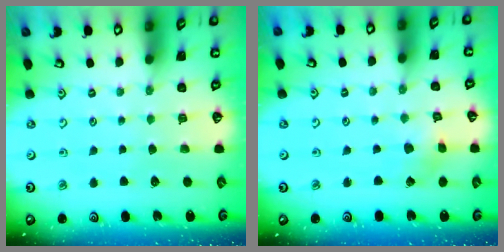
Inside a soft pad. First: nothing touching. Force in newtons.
{"total": 2.9, "press": 2.8, "slide": 0.3}